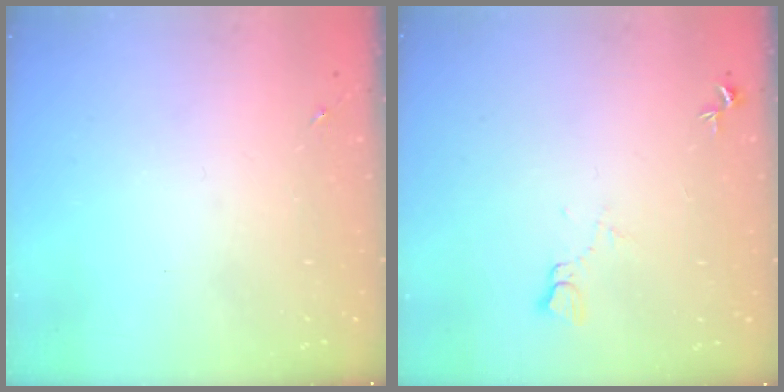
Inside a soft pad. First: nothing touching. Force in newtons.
{"total": 5.6, "press": 5.5, "slide": 0.6}